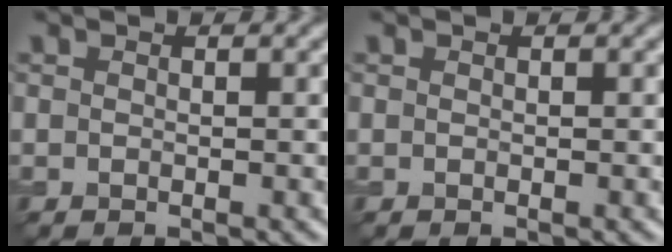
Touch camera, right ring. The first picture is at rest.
{"total": 0.0}